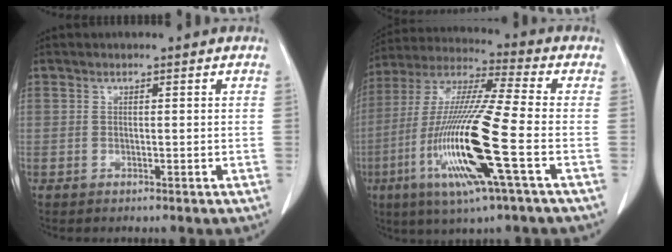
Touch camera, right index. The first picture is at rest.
{"total": 18.5, "force": [-5.7, 0.3, 17.6], "torque": [-0.371, -0.023, -0.114]}